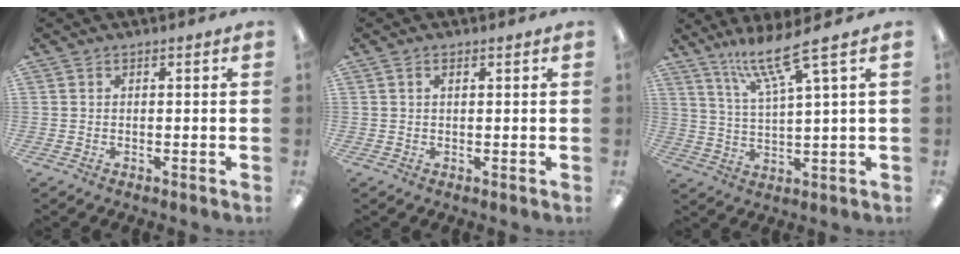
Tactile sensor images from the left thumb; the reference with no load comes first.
{"total": 1.3, "force": [0.6, 0.5, 1.0], "torque": [-0.014, -0.001, 0.009]}
{"total": 10.9, "force": [7.9, 1.0, 7.5], "torque": [-0.157, -0.029, 0.136]}